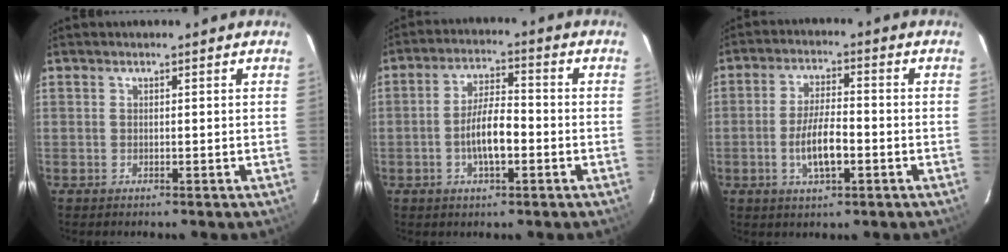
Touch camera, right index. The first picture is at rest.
{"total": 7.3, "force": [-2.2, 2.4, 6.6], "torque": [-0.125, 0.005, -0.036]}
{"total": 7.5, "force": [-2.5, 2.4, 6.7], "torque": [-0.132, -0.002, -0.043]}